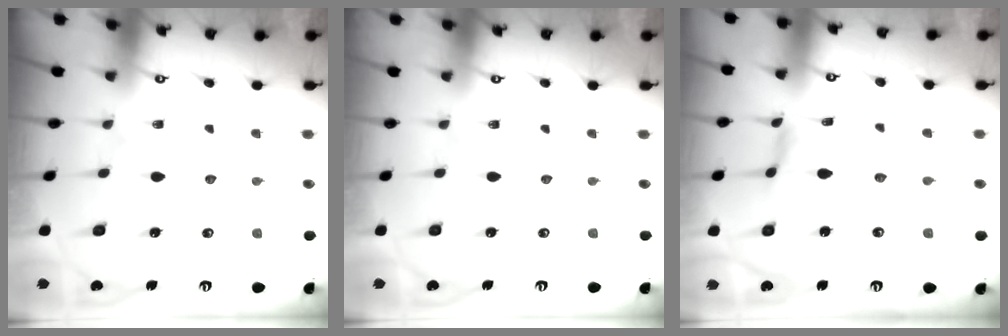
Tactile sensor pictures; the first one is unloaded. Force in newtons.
{"total": 0.0}
{"total": 0.9, "press": 0.9, "slide": 0.3}